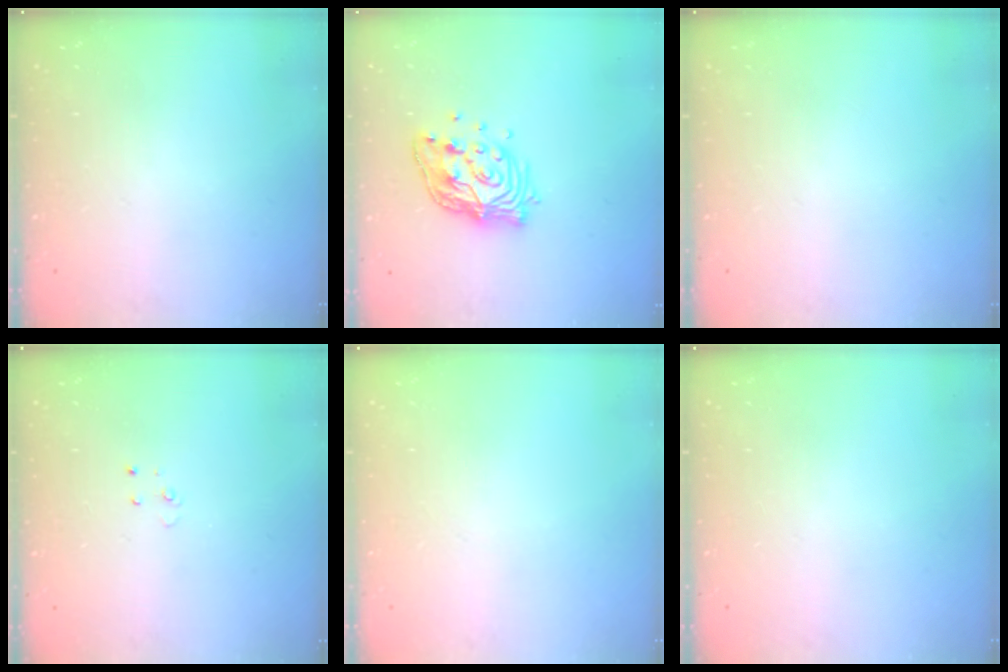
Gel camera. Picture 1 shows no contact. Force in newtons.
{"total": 14.4, "press": 14.3, "slide": 1.0}
{"total": 0.0}
{"total": 3.0, "press": 2.9, "slide": 0.3}
{"total": 0.0}
{"total": 0.0}